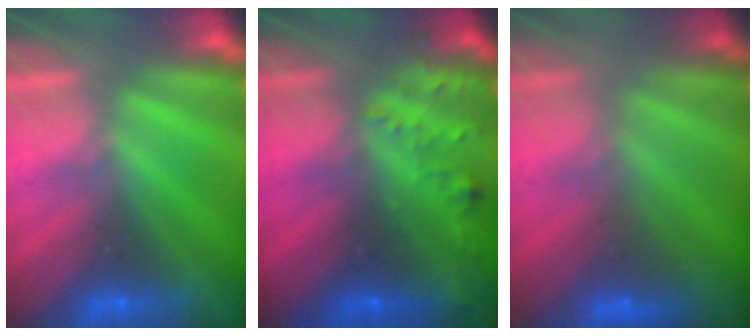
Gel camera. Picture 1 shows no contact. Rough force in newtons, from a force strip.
{"total": 7.5}
{"total": 2.5}